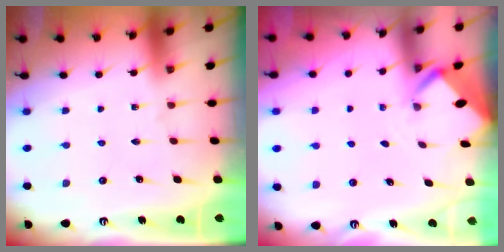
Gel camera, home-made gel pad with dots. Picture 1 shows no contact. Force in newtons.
{"total": 1.9, "press": 1.9, "slide": 0.2}